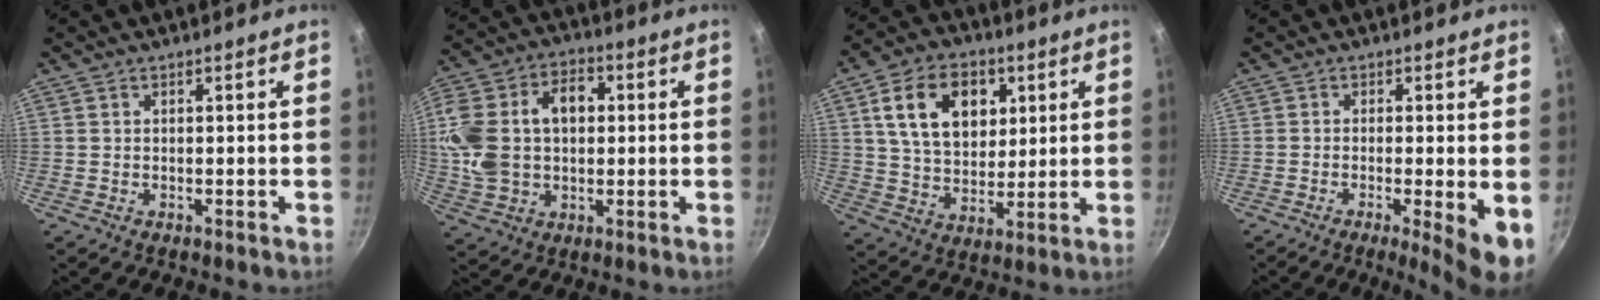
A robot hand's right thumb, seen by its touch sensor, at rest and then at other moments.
{"total": 16.4, "force": [1.7, 11.6, 11.5], "torque": [-0.209, 0.031, 0.026]}
{"total": 15.6, "force": [5.1, 10.8, 10.0], "torque": [-0.140, -0.008, 0.085]}
{"total": 7.3, "force": [-1.7, 1.0, 7.0], "torque": [-0.101, -0.006, -0.024]}